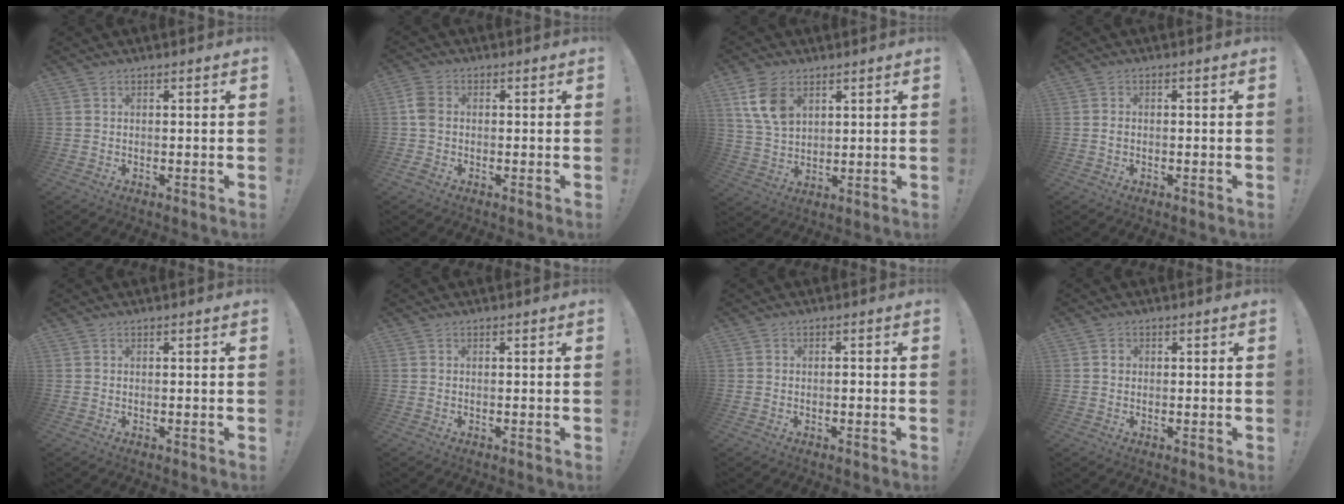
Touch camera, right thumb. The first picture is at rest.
{"total": 5.6, "force": [-0.4, 4.2, 3.7], "torque": [-0.078, 0.007, -0.006]}
{"total": 10.7, "force": [5.1, 7.0, 6.2], "torque": [-0.122, -0.008, 0.102]}
{"total": 0.6, "force": [-0.2, 0.5, 0.4], "torque": [-0.007, 0.003, -0.003]}
{"total": 0.0}
{"total": 0.0}
{"total": 0.8, "force": [-0.5, 0.3, 0.5], "torque": [-0.001, -0.002, -0.010]}
{"total": 1.1, "force": [0.1, 1.1, 0.4], "torque": [0.000, 0.001, -0.001]}